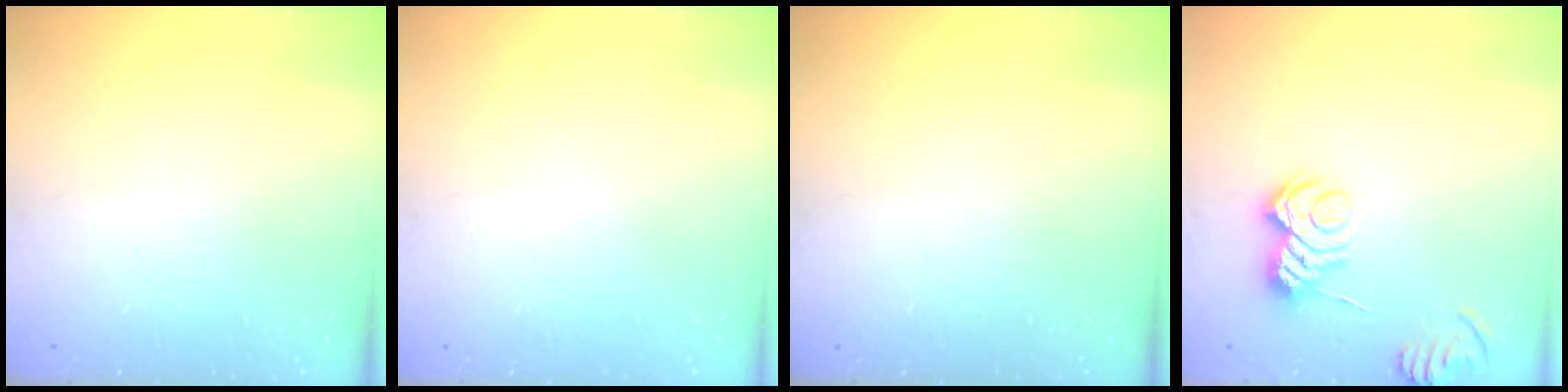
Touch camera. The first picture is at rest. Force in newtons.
{"total": 0.0}
{"total": 0.0}
{"total": 8.3, "press": 8.2, "slide": 0.8}